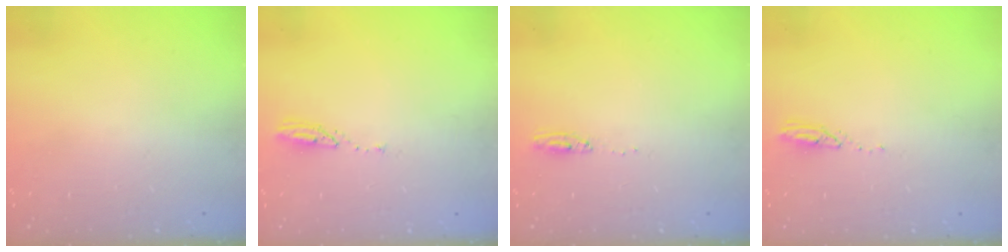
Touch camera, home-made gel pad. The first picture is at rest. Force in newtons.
{"total": 3.6, "press": 3.6, "slide": 0.3}
{"total": 4.6, "press": 4.4, "slide": 1.3}
{"total": 3.0, "press": 3.0, "slide": 0.1}